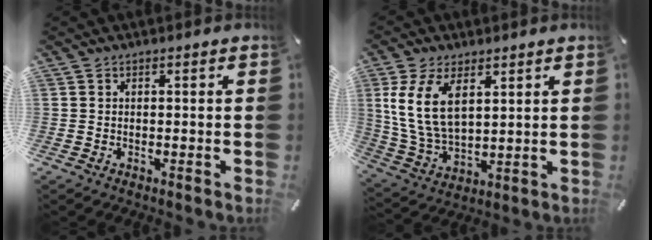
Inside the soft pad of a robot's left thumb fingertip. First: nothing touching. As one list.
[{"total": 11.8, "force": [4.5, 7.0, 8.3], "torque": [-0.201, -0.013, 0.079]}]